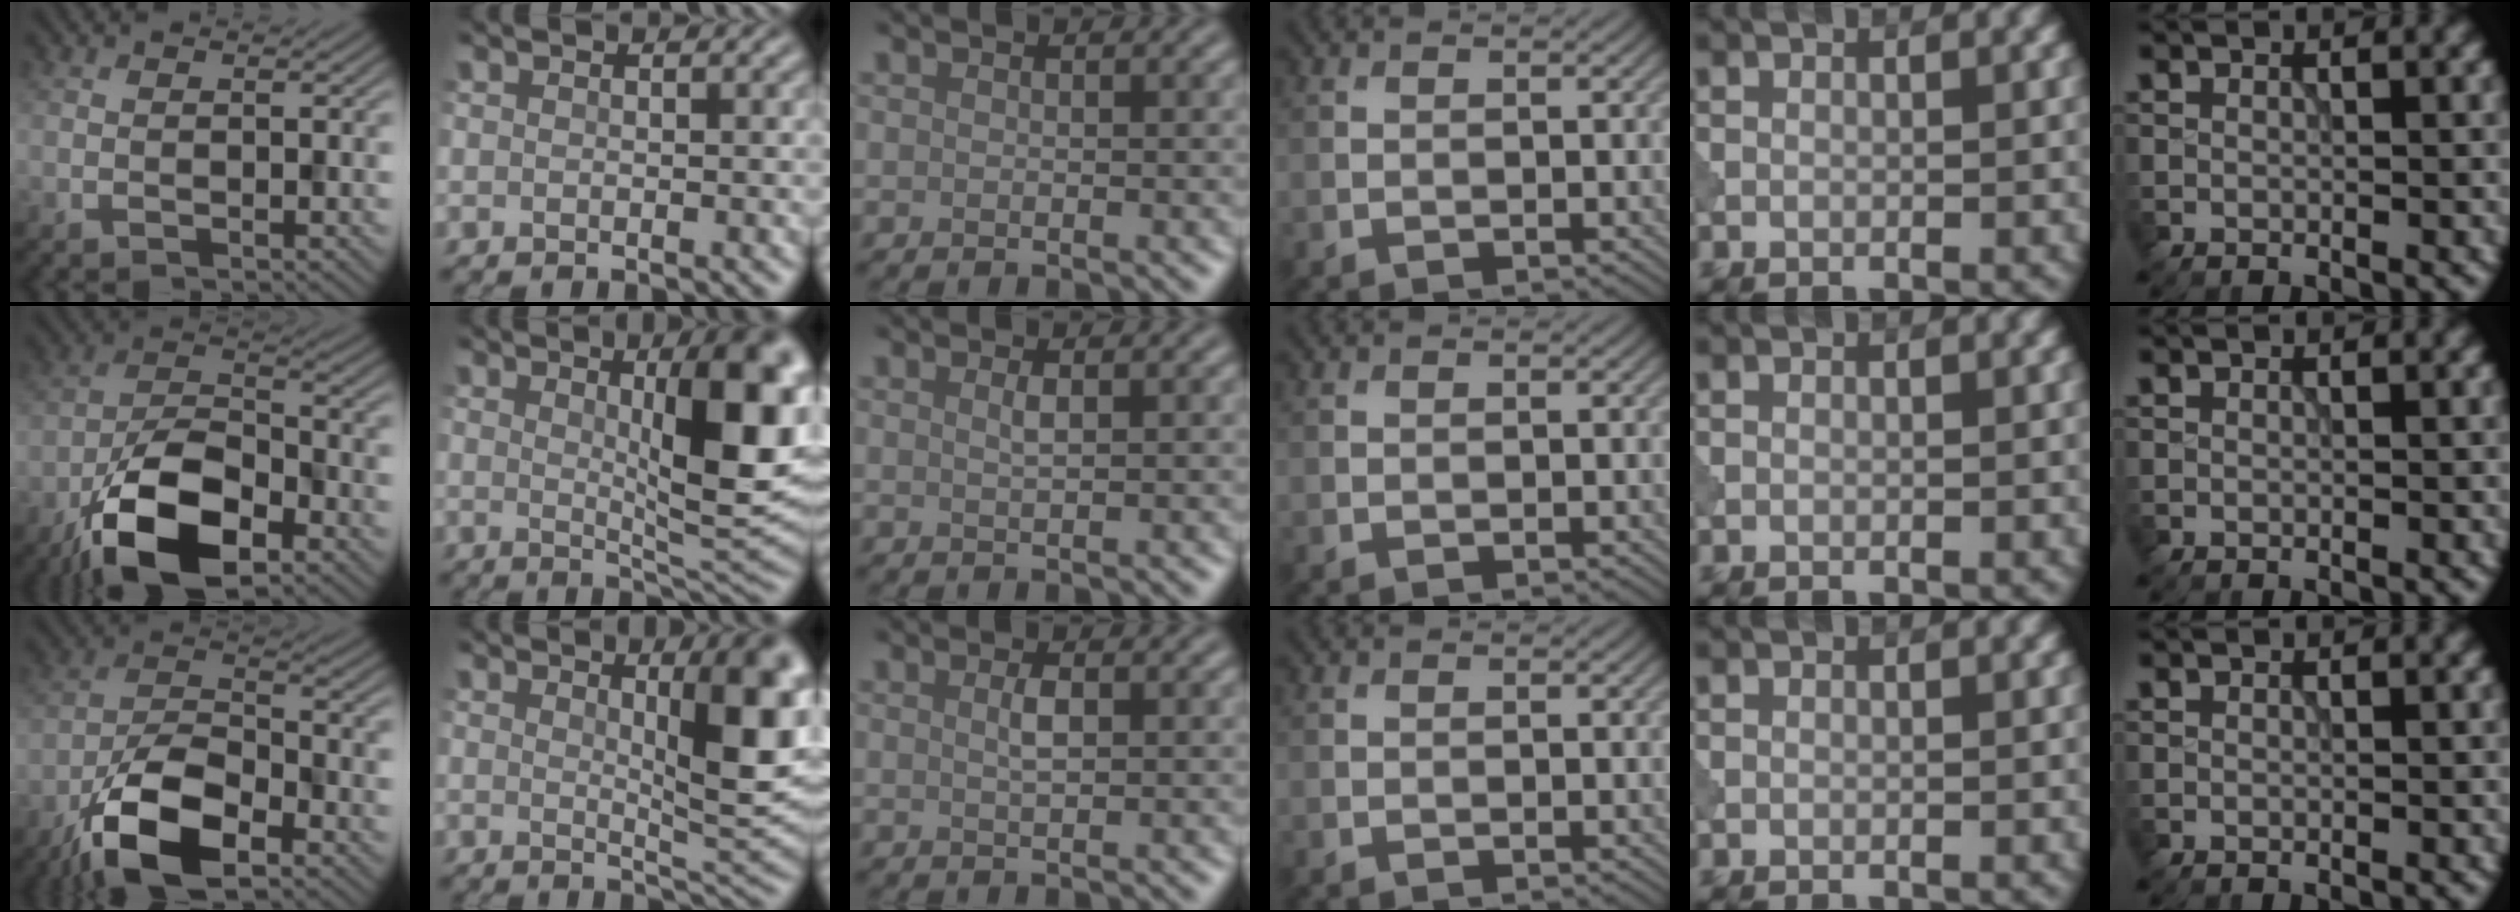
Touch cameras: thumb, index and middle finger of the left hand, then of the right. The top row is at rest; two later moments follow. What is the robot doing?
{"motion": "shake", "object": "bell"}